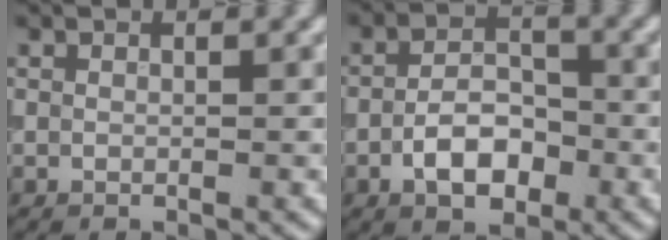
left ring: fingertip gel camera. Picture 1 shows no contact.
{"total": 4.5, "force": [-1.8, 2.5, 3.3], "torque": [-0.054, 0.006, -0.034]}